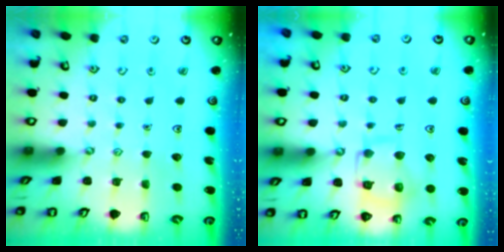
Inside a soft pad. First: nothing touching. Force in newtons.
{"total": 12.7, "press": 12.6, "slide": 1.2}